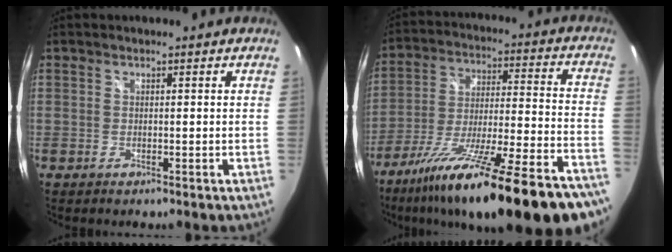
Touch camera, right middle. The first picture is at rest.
{"total": 32.1, "force": [-23.9, 4.3, 20.9], "torque": [-0.321, -0.080, -0.354]}